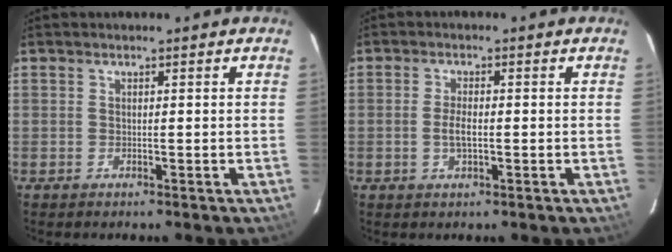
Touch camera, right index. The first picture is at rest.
{"total": 2.9, "force": [-0.5, 1.0, 2.7], "torque": [-0.054, -0.002, -0.009]}